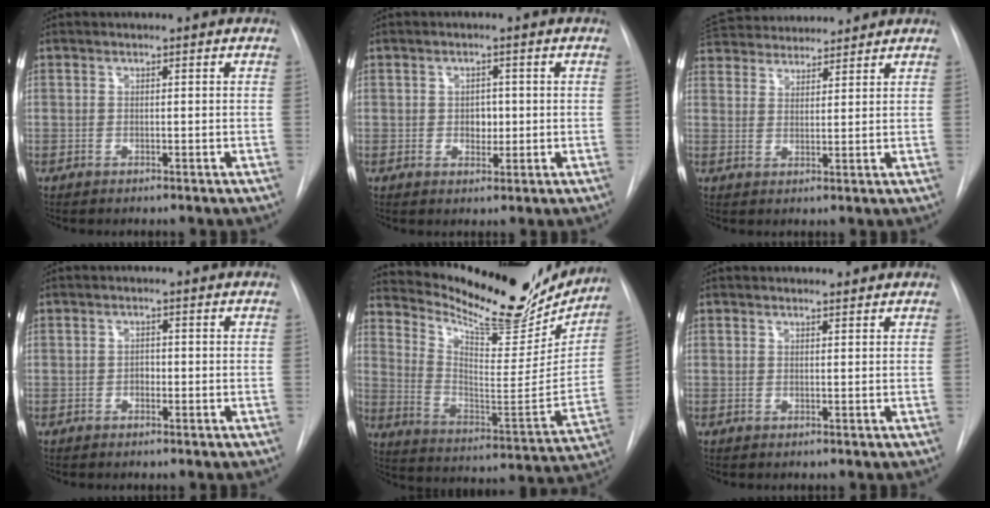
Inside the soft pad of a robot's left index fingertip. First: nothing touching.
{"total": 2.6, "force": [0.1, 1.9, 1.8], "torque": [-0.023, 0.000, 0.004]}
{"total": 13.4, "force": [12.1, 3.5, 4.3], "torque": [-0.091, 0.048, 0.200]}
{"total": 1.1, "force": [-0.3, 0.8, 0.7], "torque": [-0.010, 0.003, -0.006]}
{"total": 24.7, "force": [21.9, 6.1, 9.6], "torque": [-0.163, -0.054, 0.313]}
{"total": 1.3, "force": [1.3, 0.3, 0.1], "torque": [-0.010, 0.000, 0.019]}